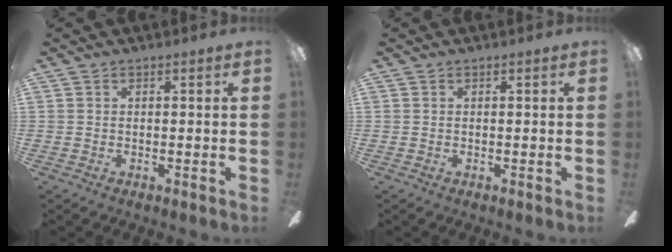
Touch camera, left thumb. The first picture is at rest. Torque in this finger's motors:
{"motor_torque": [-0.07, -0.05, -0.11, 0.04, -0.02]}